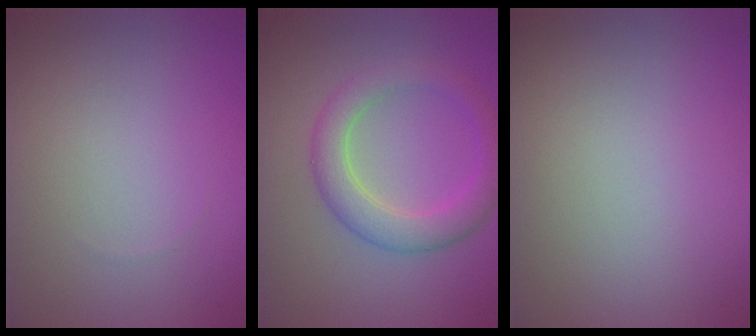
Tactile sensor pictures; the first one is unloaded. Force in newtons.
{"total": 4.1, "press": 4.1, "slide": 0.3}
{"total": 0.0}